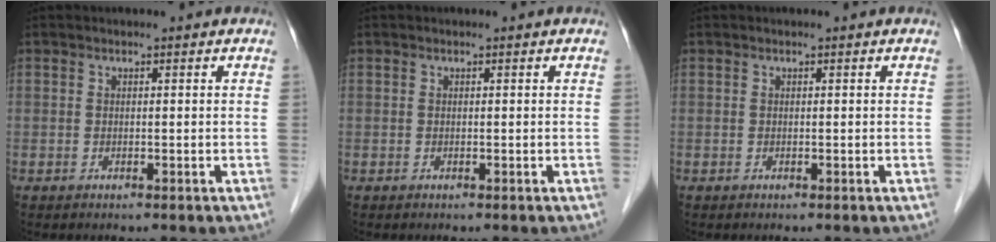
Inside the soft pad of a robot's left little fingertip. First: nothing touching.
{"total": 0.0}
{"total": 0.0}